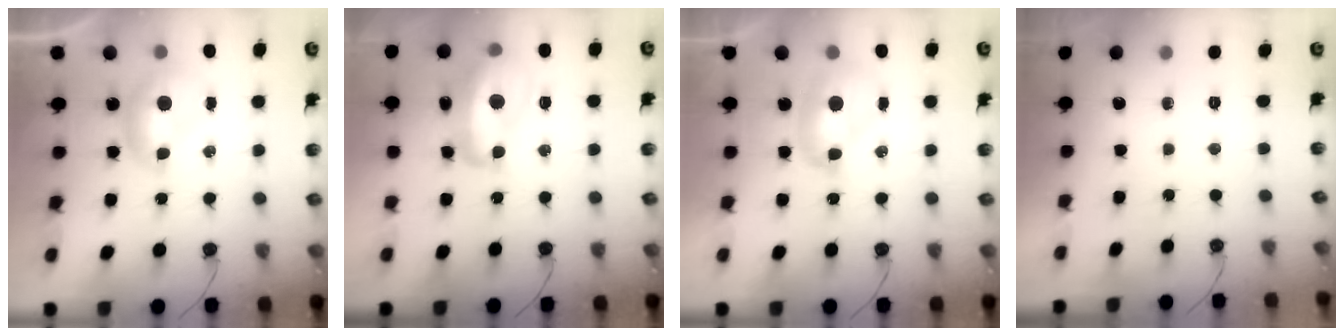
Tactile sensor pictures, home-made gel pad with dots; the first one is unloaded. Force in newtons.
{"total": 9.0, "press": 8.9, "slide": 1.4}
{"total": 2.3, "press": 2.3, "slide": 0.3}
{"total": 0.0}